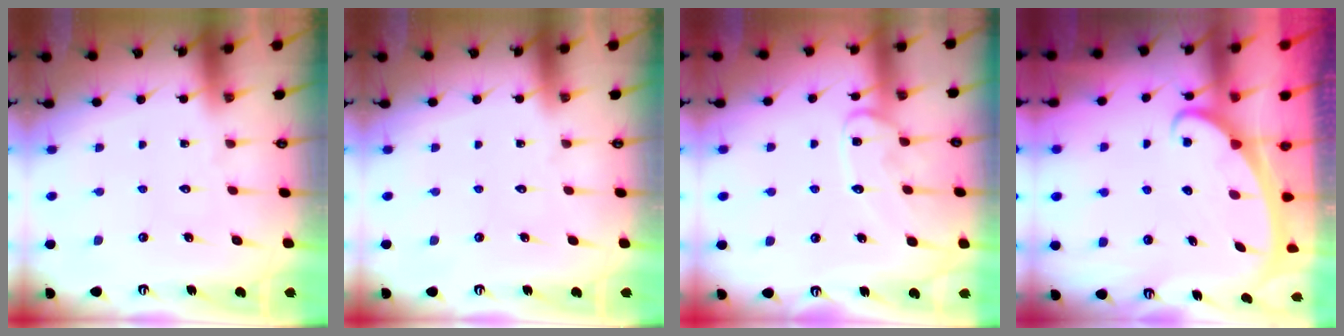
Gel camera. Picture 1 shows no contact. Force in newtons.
{"total": 0.0}
{"total": 11.2, "press": 11.2, "slide": 0.5}
{"total": 2.4, "press": 2.4, "slide": 0.3}